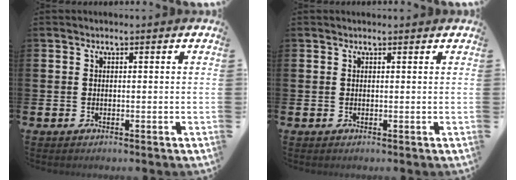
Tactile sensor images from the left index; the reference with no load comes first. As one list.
[{"total": 0.0}]